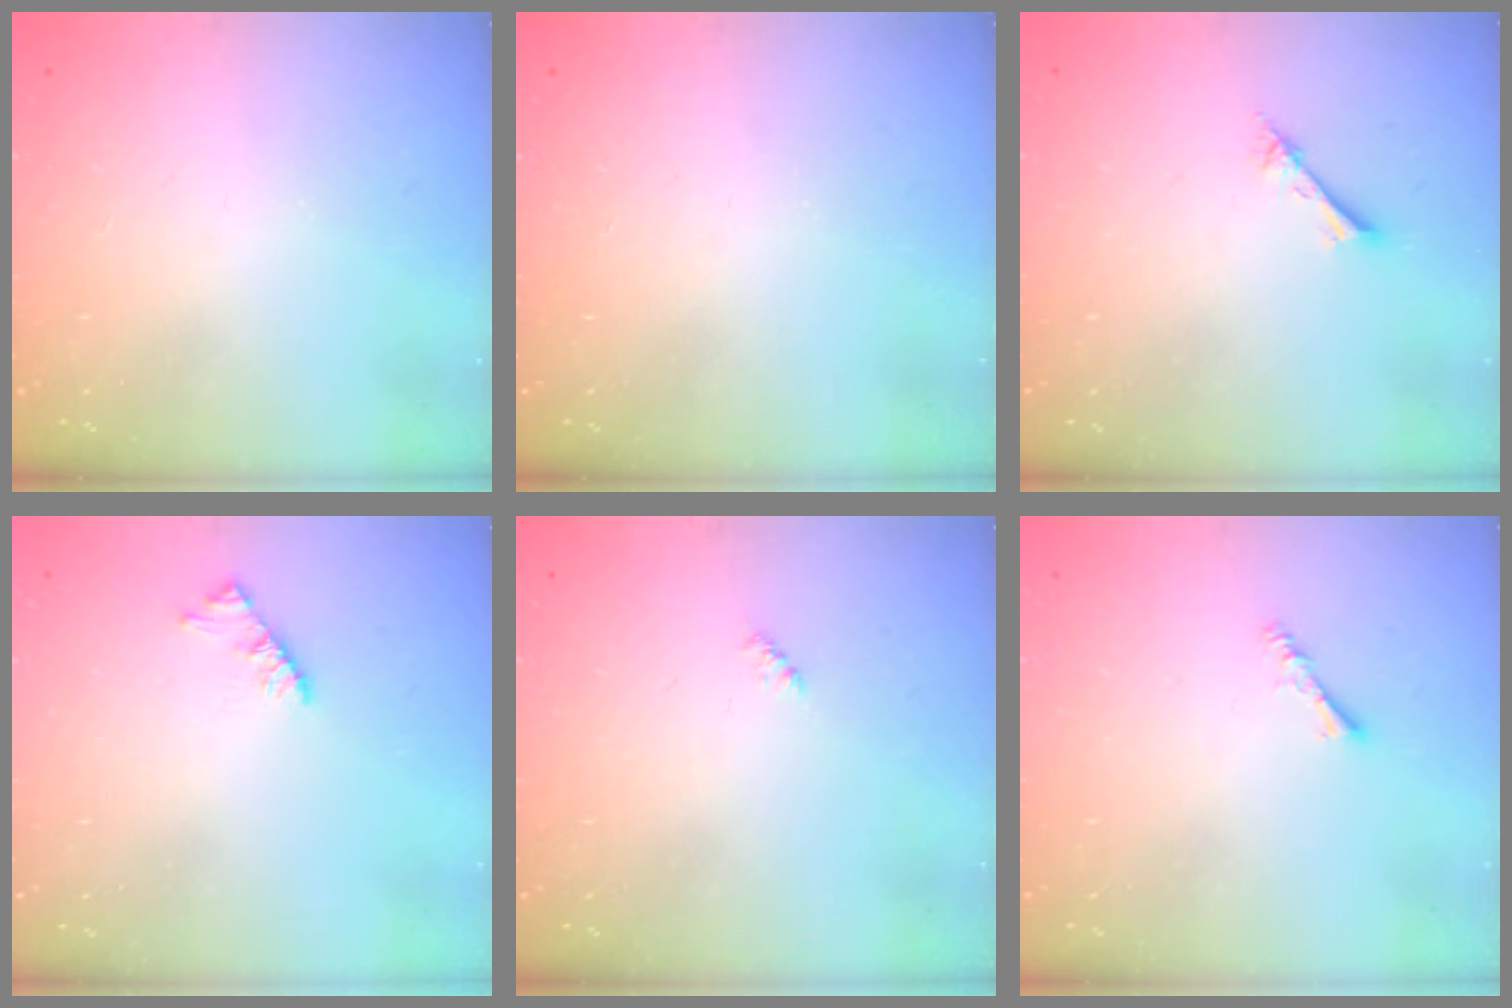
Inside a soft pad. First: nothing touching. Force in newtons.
{"total": 0.0}
{"total": 2.3, "press": 2.3, "slide": 0.3}
{"total": 3.3, "press": 3.2, "slide": 0.6}
{"total": 2.4, "press": 2.4, "slide": 0.5}
{"total": 1.9, "press": 1.9, "slide": 0.4}